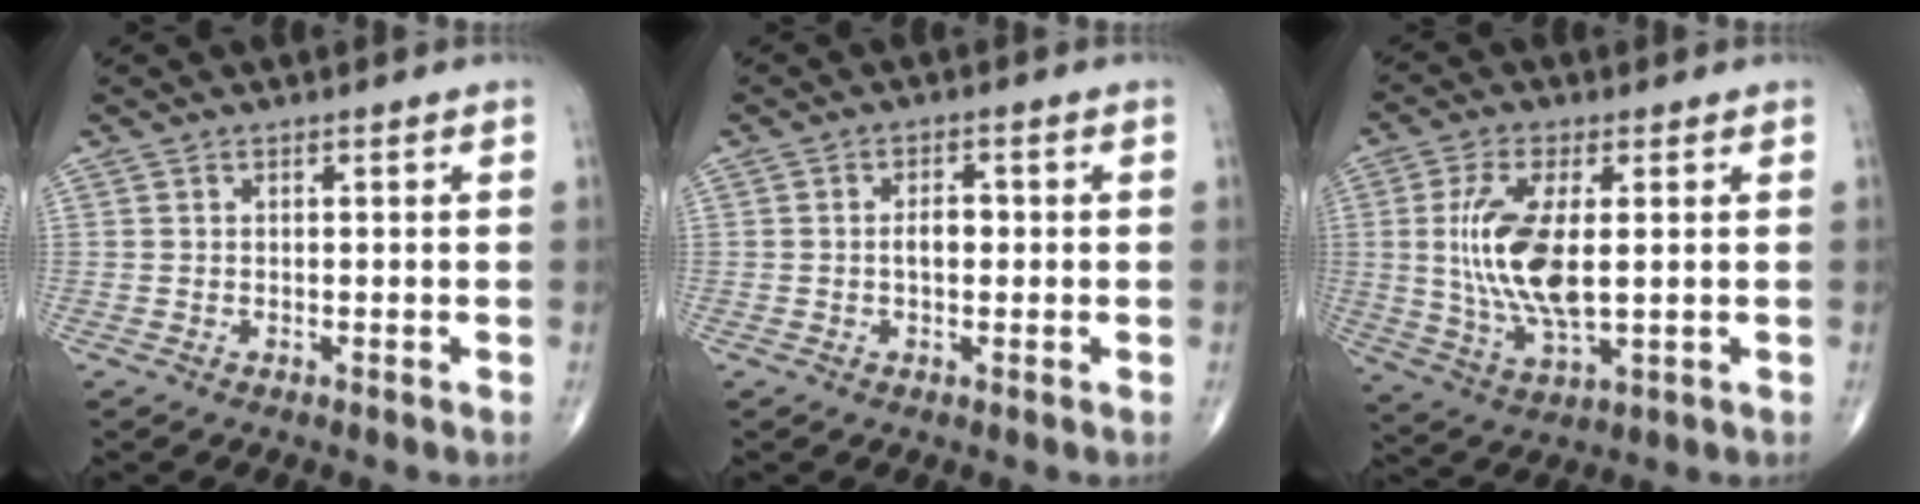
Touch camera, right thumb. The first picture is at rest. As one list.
[{"total": 4.1, "force": [-0.2, 2.4, 3.3], "torque": [-0.055, 0.012, -0.007]}, {"total": 13.5, "force": [1.1, 5.5, 12.3], "torque": [-0.258, -0.014, 0.029]}]